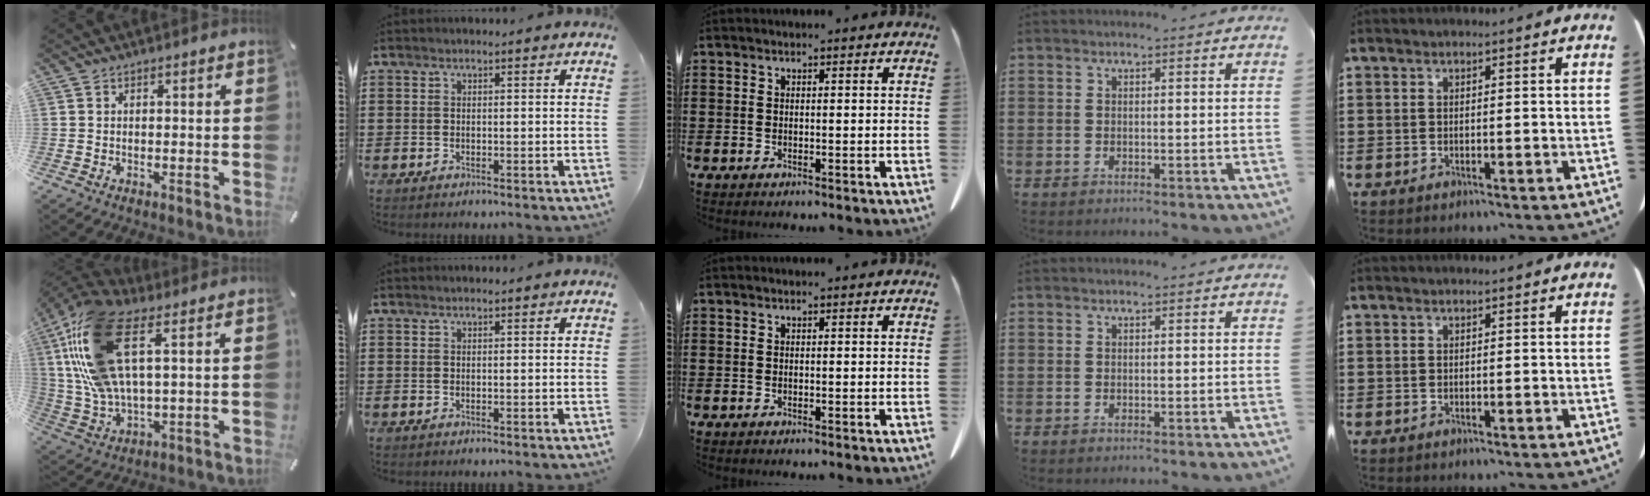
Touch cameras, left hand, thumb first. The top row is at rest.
{"thumb": {"total": 18.9, "force": [6.7, 8.3, 15.6], "torque": [-0.347, -0.005, 0.116]}}